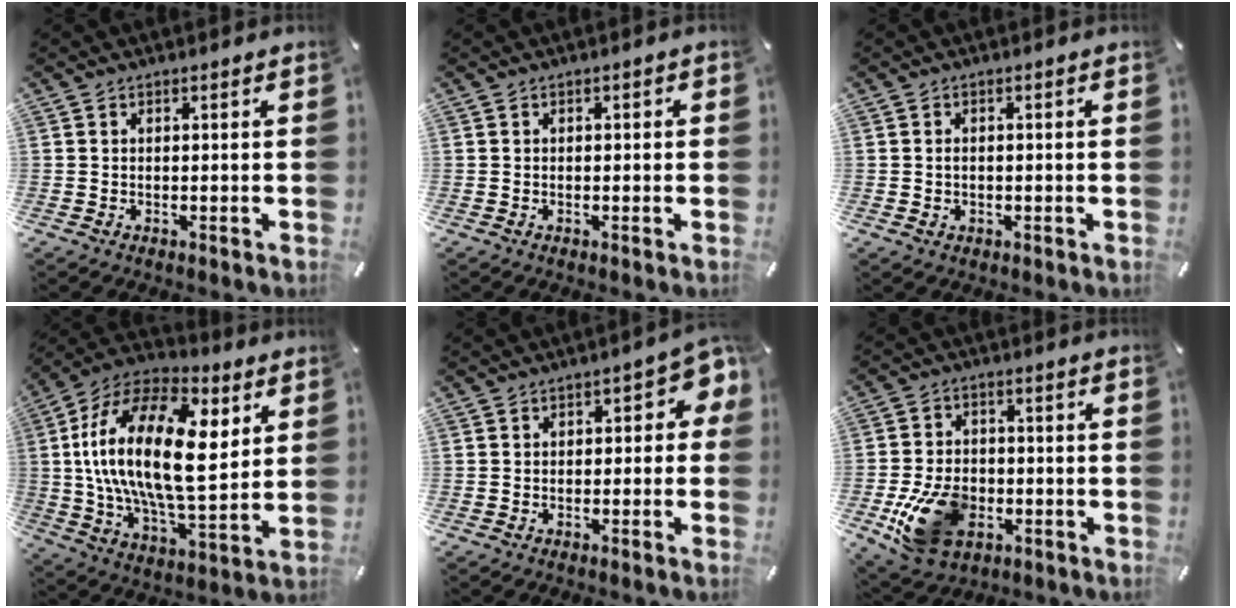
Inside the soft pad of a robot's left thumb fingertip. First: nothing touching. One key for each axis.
{"total": 0.6, "fx": -0.2, "fy": 0.5, "fz": 0.3, "tx": -0.005, "ty": 0.002, "tz": -0.006}
{"total": 1.6, "fx": -0.1, "fy": 1.2, "fz": 1.0, "tx": -0.022, "ty": 0.005, "tz": -0.003}
{"total": 25.5, "fx": 4.9, "fy": 12.8, "fz": 21.5, "tx": -0.431, "ty": -0.014, "tz": 0.079}
{"total": 4.7, "fx": -0.3, "fy": 2.9, "fz": 3.7, "tx": -0.047, "ty": 0.007, "tz": -0.012}
{"total": 14.1, "fx": -4.5, "fy": 9.9, "fz": 9.0, "tx": -0.186, "ty": 0.016, "tz": -0.076}